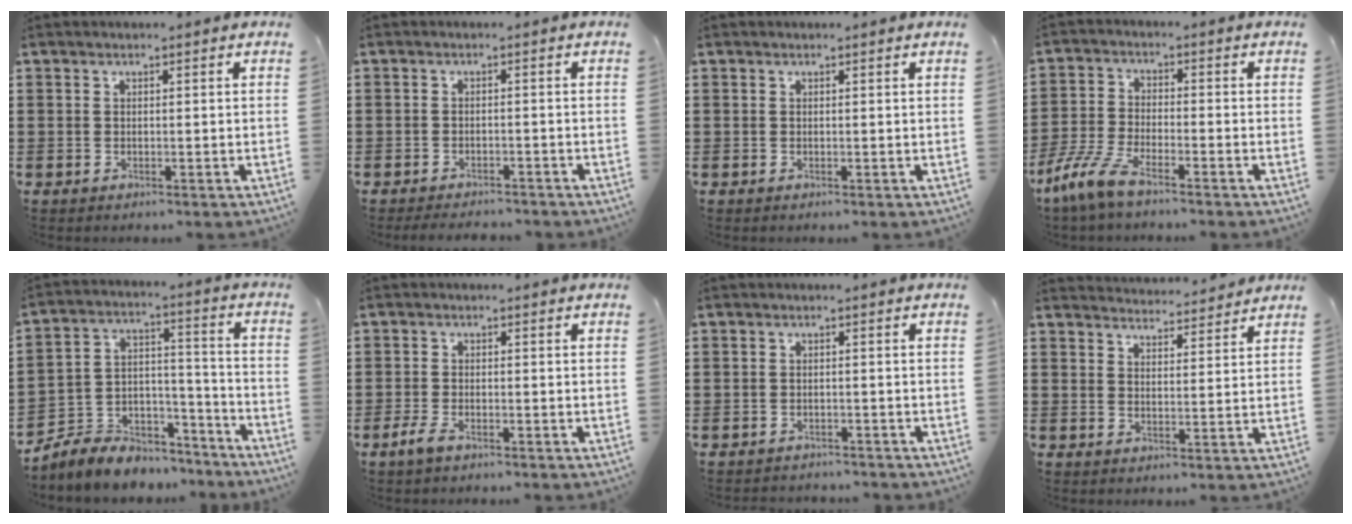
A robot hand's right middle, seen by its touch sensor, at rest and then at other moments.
{"total": 2.4, "force": [-2.4, 0.1, -0.1], "torque": [-0.011, 0.000, -0.050]}
{"total": 0.0}
{"total": 6.6, "force": [-5.2, 1.0, 3.9], "torque": [-0.111, -0.020, -0.107]}
{"total": 6.0, "force": [-5.4, 2.6, -0.2], "torque": [-0.013, -0.002, -0.107]}
{"total": 2.6, "force": [-1.7, 0.9, 1.8], "torque": [-0.054, -0.007, -0.038]}
{"total": 1.5, "force": [-1.5, -0.1, -0.2], "torque": [-0.008, 0.002, -0.032]}
{"total": 3.2, "force": [3.2, 0.0, -0.4], "torque": [-0.002, -0.019, 0.058]}